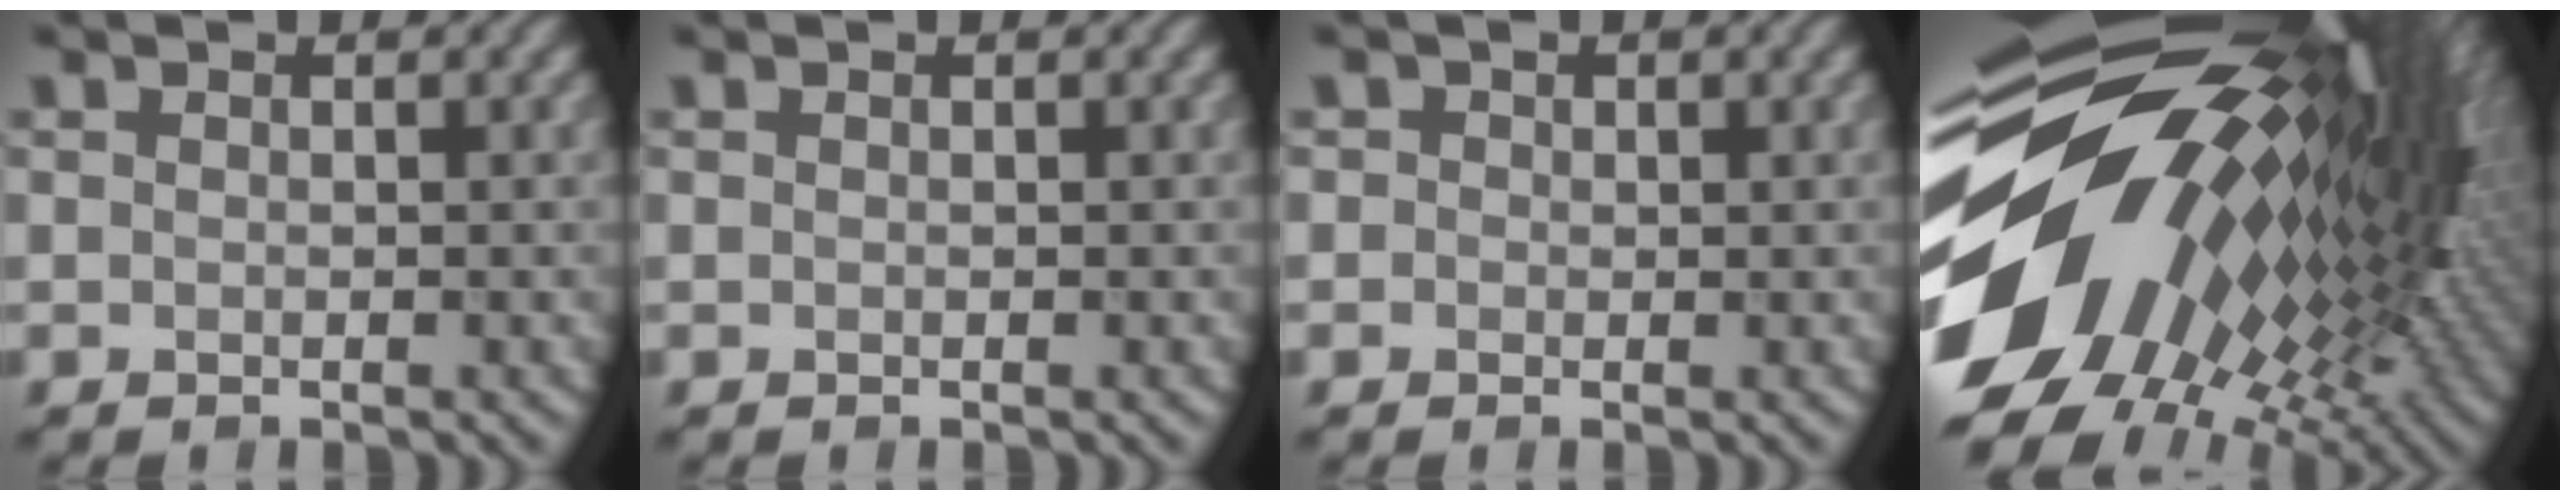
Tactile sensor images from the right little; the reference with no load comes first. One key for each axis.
{"total": 0.0}
{"total": 1.0, "fx": 0.4, "fy": 0.9, "fz": 0.2, "tx": -0.001, "ty": 0.001, "tz": -0.003}
{"total": 19.3, "fx": 1.2, "fy": 10.3, "fz": 16.3, "tx": -0.257, "ty": -0.005, "tz": 0.008}